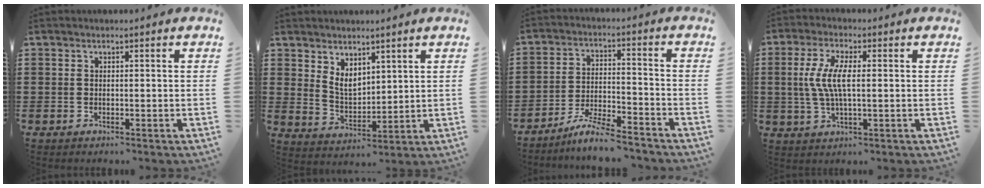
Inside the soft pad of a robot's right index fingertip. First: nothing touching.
{"total": 4.8, "force": [3.0, 2.8, 2.4], "torque": [-0.058, -0.001, 0.058]}
{"total": 6.1, "force": [-5.7, 0.2, 2.1], "torque": [-0.048, -0.001, -0.111]}
{"total": 6.7, "force": [0.3, 2.1, 6.4], "torque": [-0.146, -0.005, -0.004]}